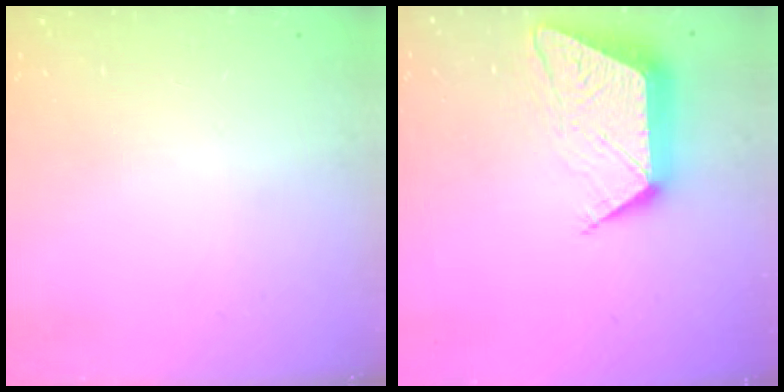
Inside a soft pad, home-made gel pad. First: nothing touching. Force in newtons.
{"total": 13.0, "press": 12.9, "slide": 1.0}